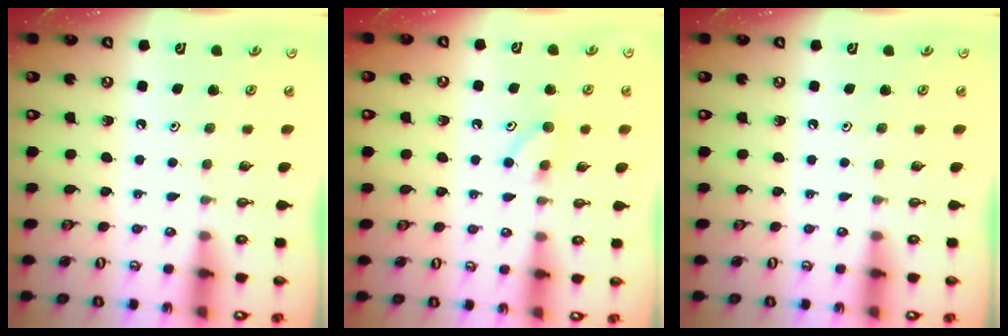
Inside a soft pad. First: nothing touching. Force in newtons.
{"total": 5.2, "press": 5.2, "slide": 0.8}
{"total": 0.0}